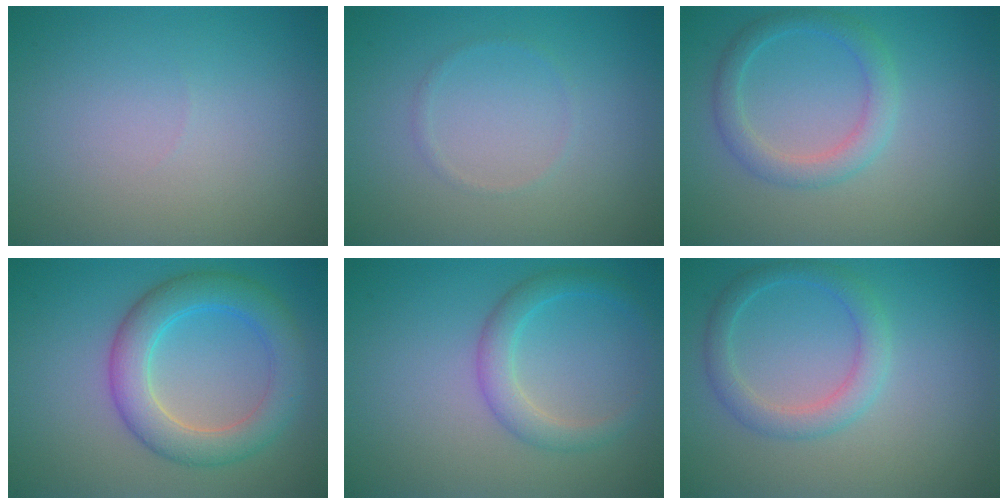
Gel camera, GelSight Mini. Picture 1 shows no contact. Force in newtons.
{"total": 0.6, "press": 0.6, "slide": 0.1}
{"total": 2.7, "press": 2.7, "slide": 0.1}
{"total": 5.4, "press": 5.4, "slide": 0.1}
{"total": 2.7, "press": 2.7, "slide": 0.1}
{"total": 2.7, "press": 2.7, "slide": 0.1}